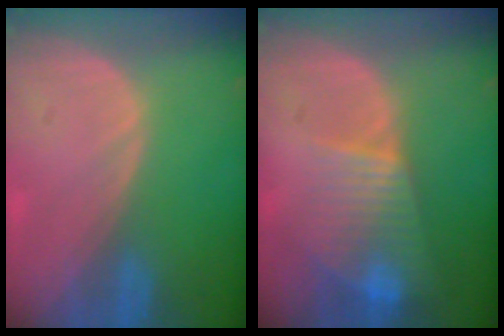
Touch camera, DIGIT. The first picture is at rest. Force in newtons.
{"total": 8.1, "press": 7.0, "slide": 4.2}